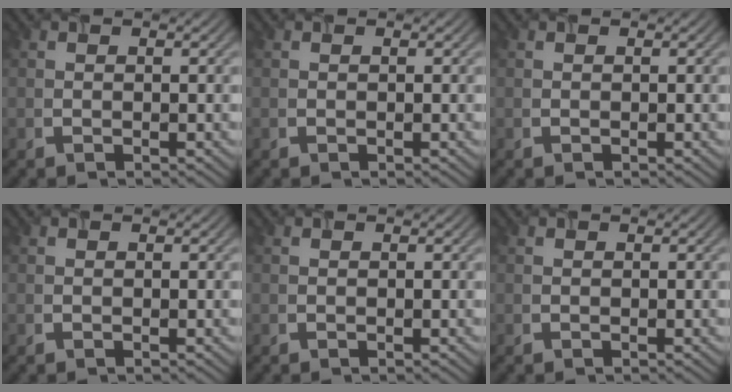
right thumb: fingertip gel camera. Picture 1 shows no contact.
{"total": 0.0}
{"total": 0.0}
{"total": 0.0}
{"total": 0.0}
{"total": 0.0}